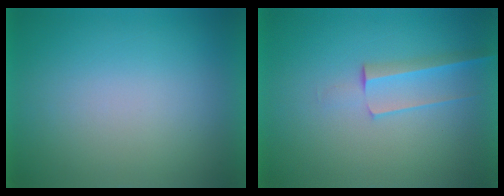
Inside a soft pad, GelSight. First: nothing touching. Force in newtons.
{"total": 2.5}